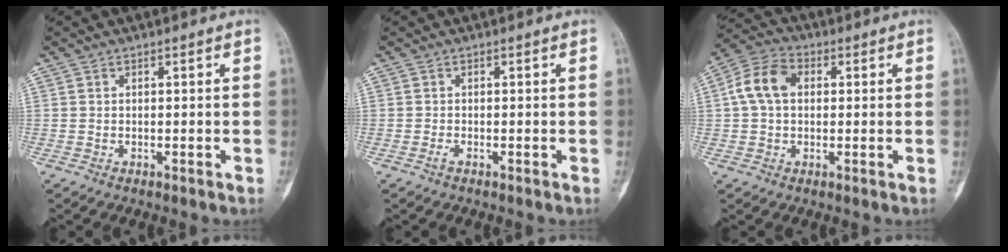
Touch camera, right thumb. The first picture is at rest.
{"total": 0.6, "force": [-0.4, 0.1, 0.4], "torque": [-0.009, 0.001, -0.009]}
{"total": 8.4, "force": [1.3, 5.9, 5.8], "torque": [-0.109, 0.025, 0.018]}